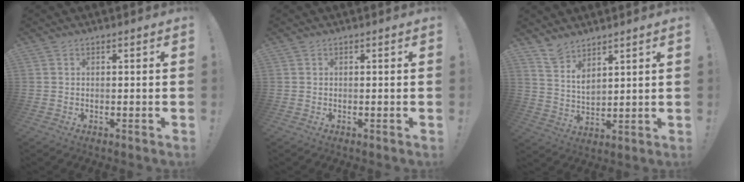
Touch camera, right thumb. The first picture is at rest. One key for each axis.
{"total": 0.0}
{"total": 6.7, "fx": 6.0, "fy": 2.2, "fz": 2.1, "tx": -0.044, "ty": -0.040, "tz": 0.113}